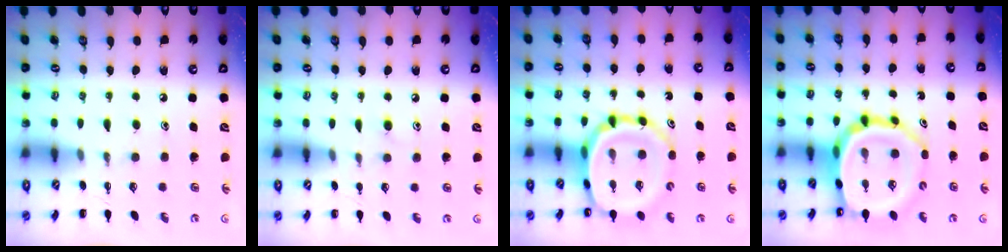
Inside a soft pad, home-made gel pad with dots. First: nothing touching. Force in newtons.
{"total": 6.8, "press": 6.5, "slide": 1.8}
{"total": 12.3, "press": 11.9, "slide": 3.2}
{"total": 13.1, "press": 12.6, "slide": 3.4}